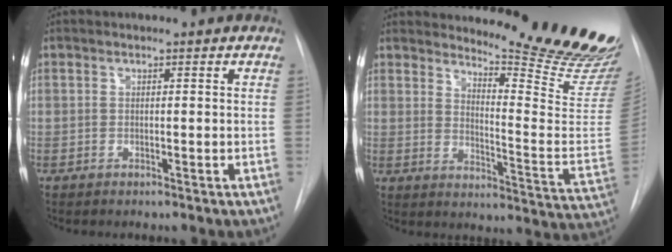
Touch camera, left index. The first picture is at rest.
{"total": 20.2, "force": [18.8, 0.4, 7.4], "torque": [-0.098, -0.149, 0.226]}